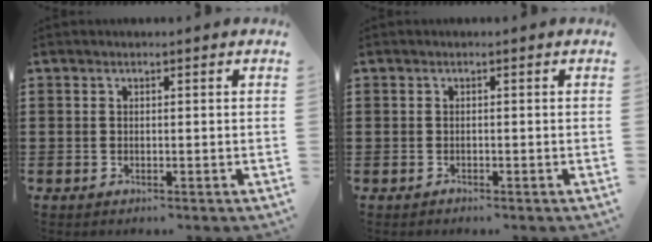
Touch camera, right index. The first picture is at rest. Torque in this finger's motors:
{"motor_torque": [1.07, 1.07, -1.06, -0.21]}